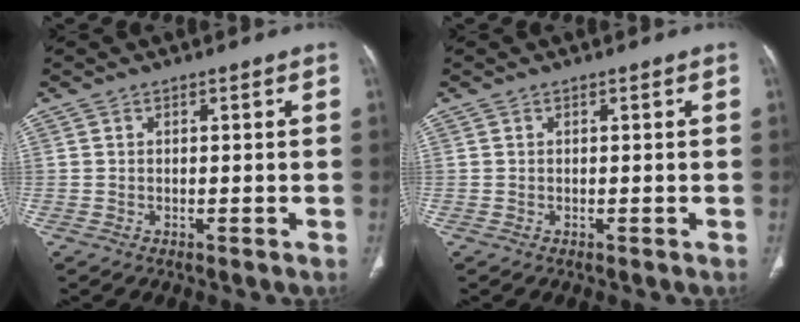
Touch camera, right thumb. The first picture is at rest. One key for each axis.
{"total": 0.0}